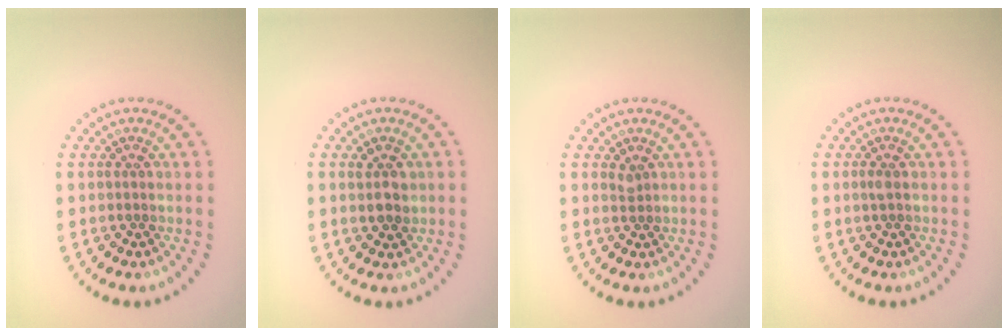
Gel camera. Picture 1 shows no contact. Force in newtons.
{"total": 2.0, "press": 1.9, "slide": 0.7}
{"total": 0.8, "press": 0.5, "slide": 0.6}
{"total": 0.6, "press": 0.5, "slide": 0.2}